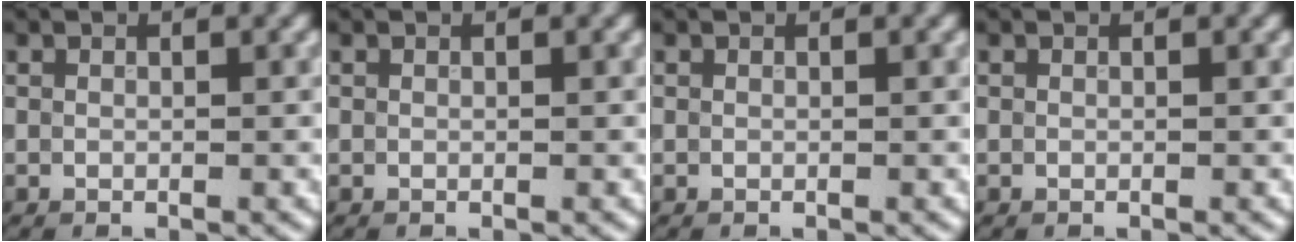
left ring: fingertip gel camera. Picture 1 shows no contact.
{"total": 0.0}
{"total": 0.0}
{"total": 0.0}